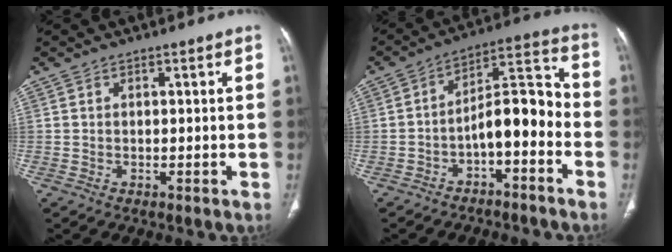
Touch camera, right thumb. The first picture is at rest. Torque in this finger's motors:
{"motor_torque": [1.51, 1.06, 1.29, -0.75, 0.06]}